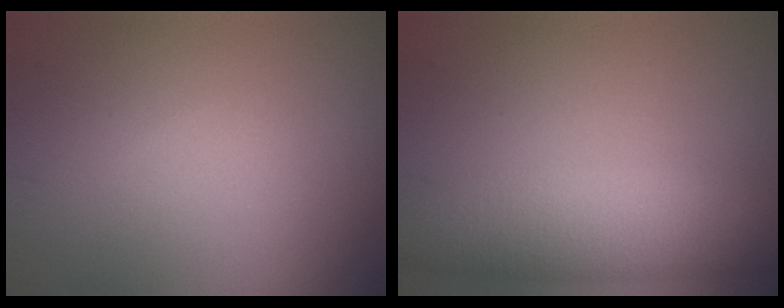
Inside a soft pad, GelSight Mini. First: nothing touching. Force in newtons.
{"total": 7.5, "press": 7.5, "slide": 0.6}